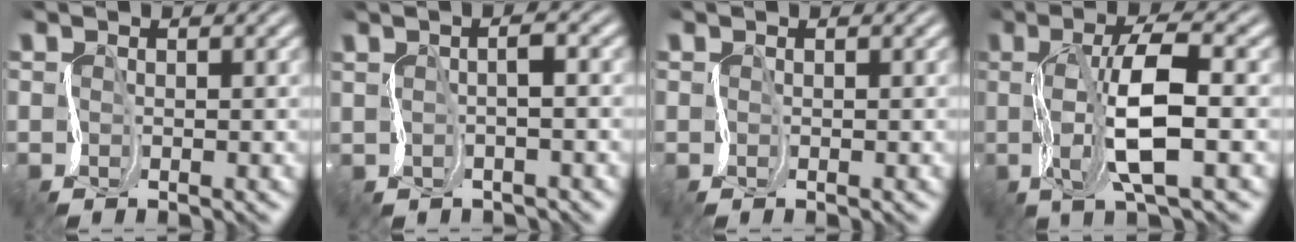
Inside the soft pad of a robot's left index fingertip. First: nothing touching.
{"total": 1.5, "force": [1.4, -0.2, 0.3], "torque": [-0.005, 0.010, 0.018]}
{"total": 0.0}
{"total": 6.3, "force": [0.7, 1.4, 6.1], "torque": [-0.125, 0.019, 0.004]}